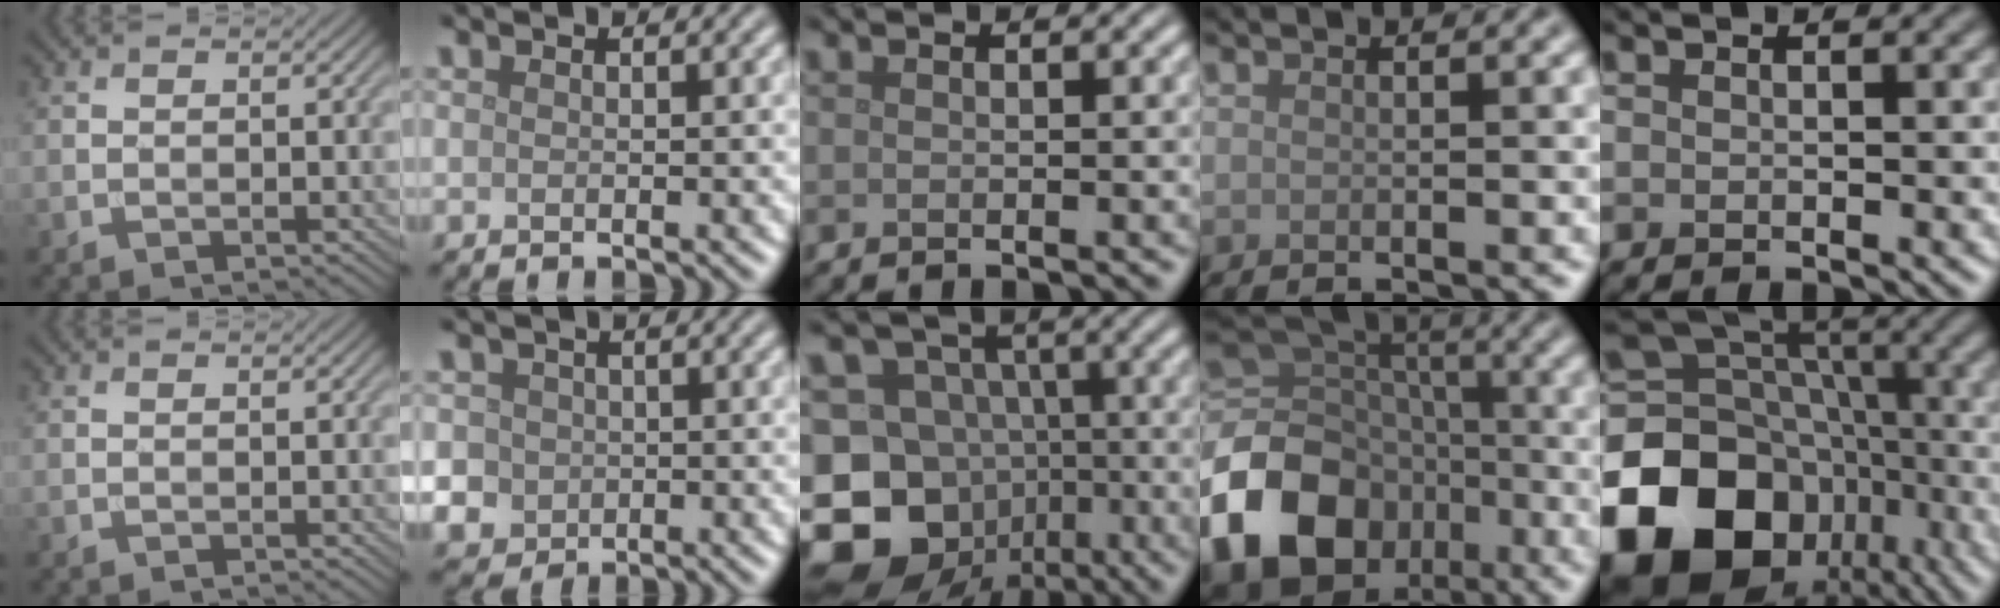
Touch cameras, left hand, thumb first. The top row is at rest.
{"index": {"total": 5.0, "force": [-0.3, 4.7, 1.6], "torque": [-0.023, 0.015, -0.022]}, "middle": {"total": 17.5, "force": [-7.0, 14.7, 6.3], "torque": [-0.142, -0.027, -0.119]}, "ring": {"total": 21.3, "force": [-10.4, 16.2, 9.2], "torque": [-0.196, -0.037, -0.181]}, "little": {"total": 20.0, "force": [-8.6, 15.3, 9.6], "torque": [-0.203, -0.022, -0.137]}}